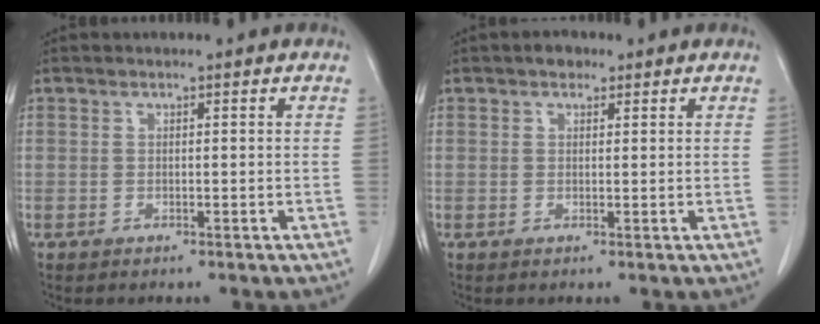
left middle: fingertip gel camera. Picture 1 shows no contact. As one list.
[{"total": 1.7, "force": [1.1, 1.0, 0.7], "torque": [-0.013, 0.006, 0.014]}]